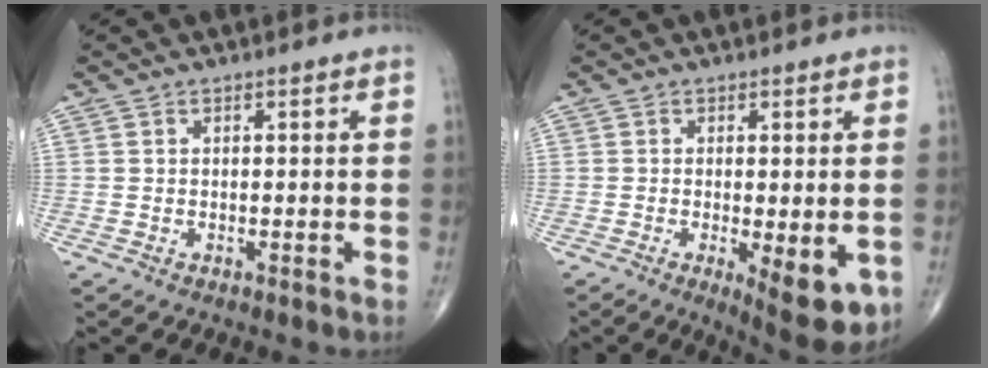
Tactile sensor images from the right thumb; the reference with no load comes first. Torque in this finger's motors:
{"motor_torque": [-0.25, 0.15, -0.16, -0.18, 0.02]}